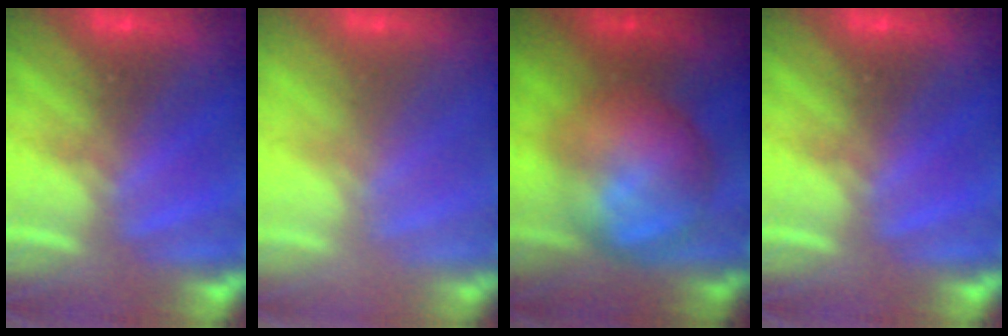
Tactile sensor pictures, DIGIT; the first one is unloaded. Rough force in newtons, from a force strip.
{"total": 2.2}
{"total": 7.6}
{"total": 0.0}